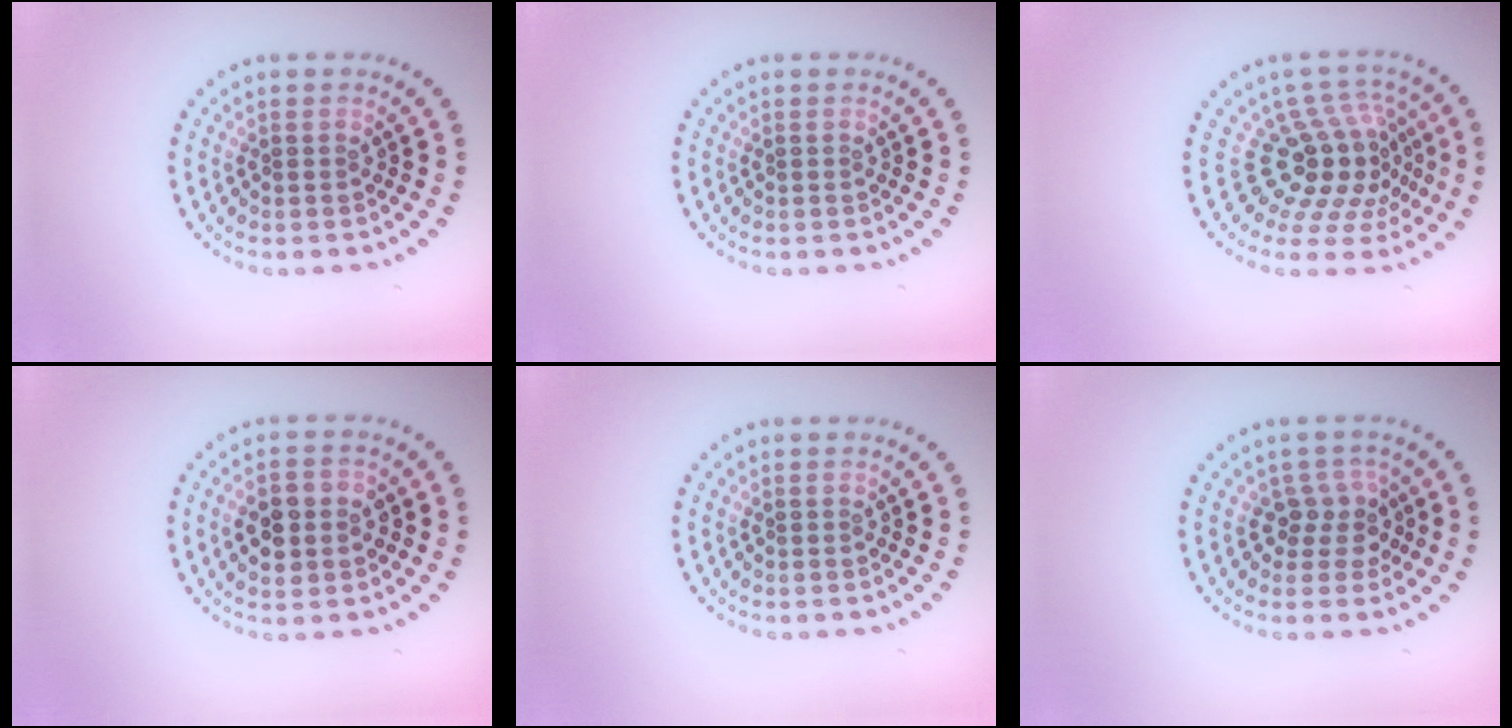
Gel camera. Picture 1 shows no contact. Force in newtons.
{"total": 0.0}
{"total": 5.4, "press": 4.0, "slide": 3.7}
{"total": 3.8, "press": 3.7, "slide": 0.3}
{"total": 0.0}
{"total": 2.5, "press": 2.0, "slide": 1.6}